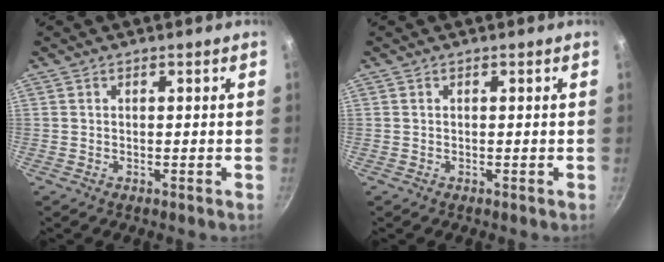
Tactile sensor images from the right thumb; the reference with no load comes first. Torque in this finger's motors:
{"motor_torque": [0.00, -0.01, 0.11, 0.28, -0.02]}